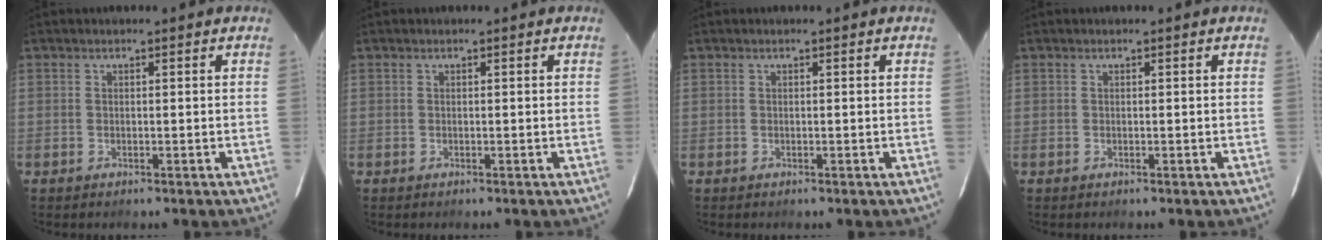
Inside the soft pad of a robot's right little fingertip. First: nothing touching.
{"total": 0.0}
{"total": 0.0}
{"total": 0.0}